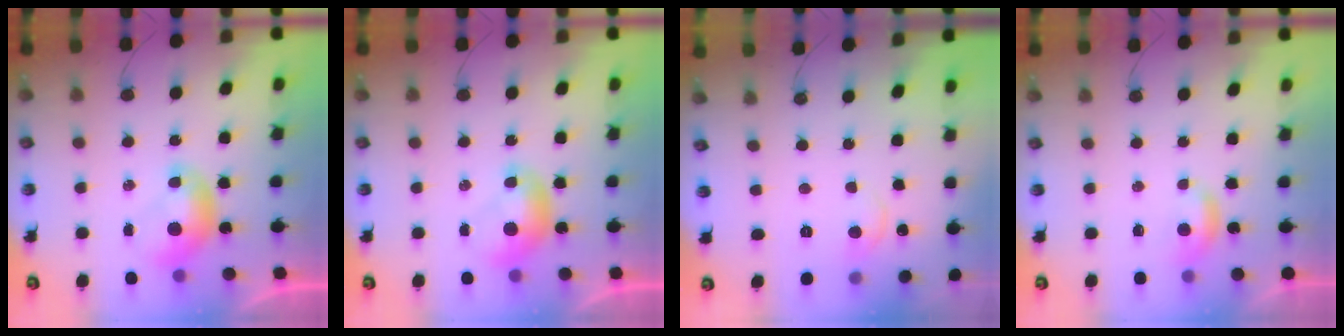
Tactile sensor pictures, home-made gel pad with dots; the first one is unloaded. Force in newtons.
{"total": 0.0}
{"total": 0.5, "press": 0.2, "slide": 0.5}
{"total": 2.6, "press": 2.6, "slide": 0.4}